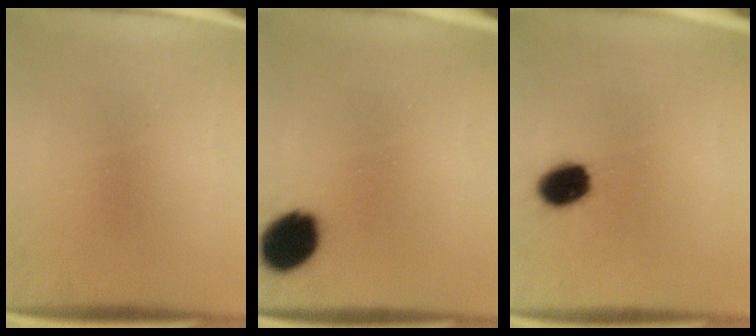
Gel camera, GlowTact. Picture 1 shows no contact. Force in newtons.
{"total": 10.8}
{"total": 8.0}